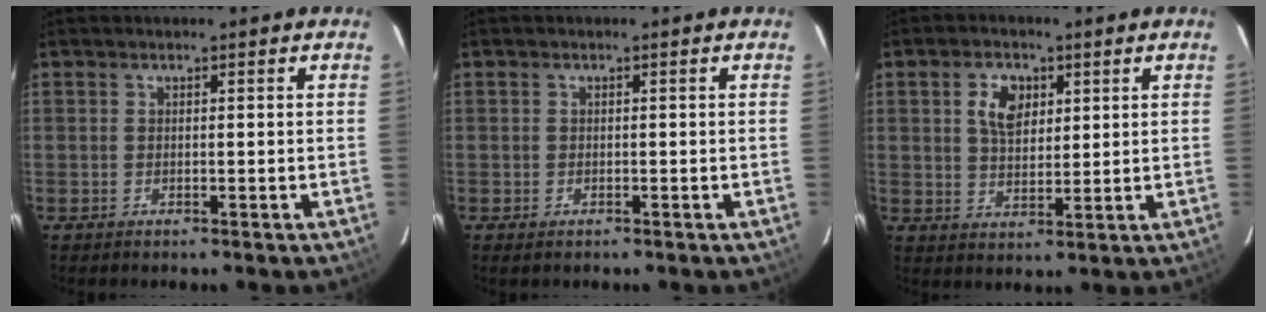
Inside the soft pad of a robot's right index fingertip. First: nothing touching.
{"total": 1.0, "force": [-0.6, 0.7, 0.3], "torque": [-0.007, -0.003, -0.011]}
{"total": 6.2, "force": [2.3, 4.0, 4.2], "torque": [-0.071, 0.011, 0.044]}